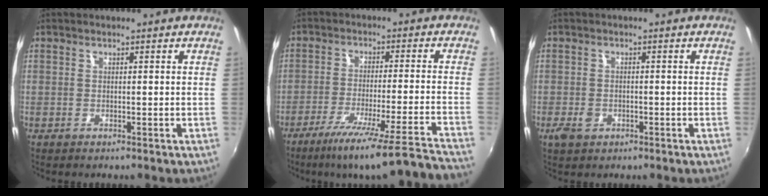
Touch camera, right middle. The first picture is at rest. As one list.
[{"total": 20.8, "force": [-18.0, -2.9, 10.1], "torque": [-0.154, -0.066, -0.271]}, {"total": 3.2, "force": [-1.6, 2.2, 1.6], "torque": [-0.033, -0.004, -0.027]}]